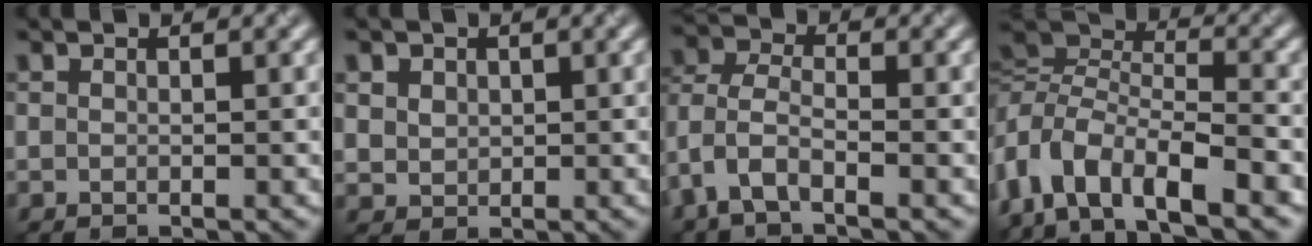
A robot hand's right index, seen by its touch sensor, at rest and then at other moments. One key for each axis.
{"total": 3.4, "fx": 1.8, "fy": 2.6, "fz": 1.3, "tx": -0.038, "ty": 0.008, "tz": 0.033}
{"total": 3.9, "fx": -2.0, "fy": 1.9, "fz": 2.7, "tx": -0.069, "ty": 0.005, "tz": -0.056}
{"total": 8.9, "fx": -4.1, "fy": 4.2, "fz": 6.7, "tx": -0.119, "ty": 0.012, "tz": -0.089}